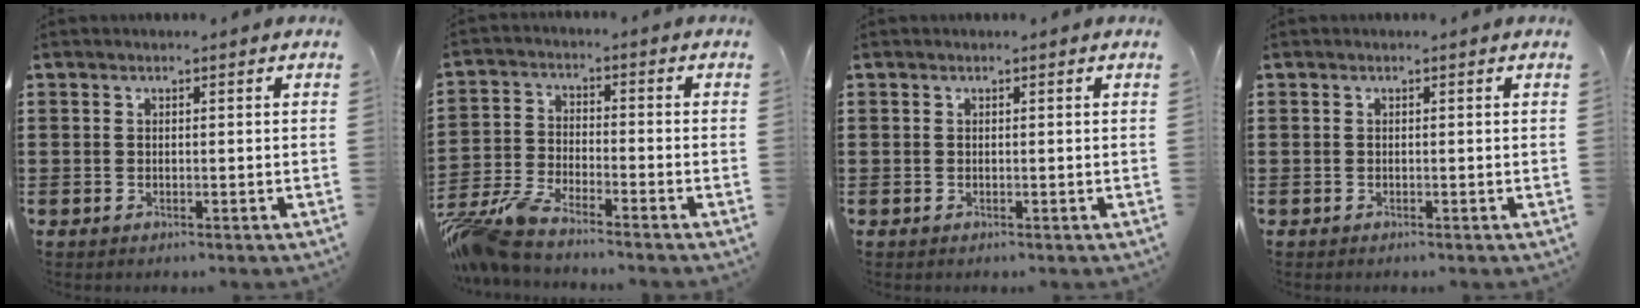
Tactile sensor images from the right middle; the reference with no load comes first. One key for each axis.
{"total": 6.5, "fx": -6.0, "fy": 0.4, "fz": 2.3, "tx": -0.076, "ty": -0.014, "tz": -0.126}
{"total": 0.0}
{"total": 0.0}